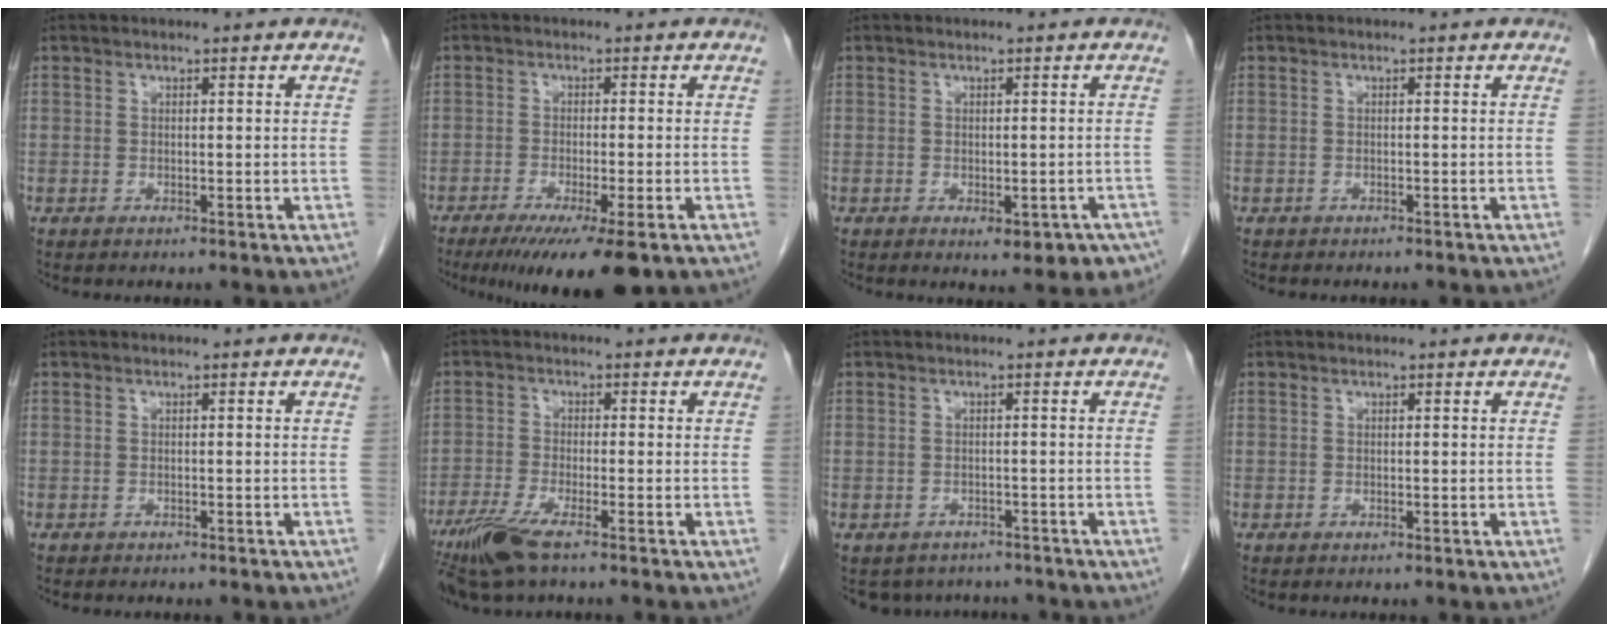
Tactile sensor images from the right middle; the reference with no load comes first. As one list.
[{"total": 10.4, "force": [-6.9, 1.0, 7.7], "torque": [-0.113, -0.024, -0.106]}, {"total": 5.9, "force": [-3.6, 3.0, 3.5], "torque": [-0.022, 0.007, -0.044]}, {"total": 1.8, "force": [-1.5, 0.7, 0.7], "torque": [-0.020, -0.002, -0.014]}, {"total": 2.0, "force": [-1.7, 0.8, 0.8], "torque": [-0.021, -0.003, -0.015]}, {"total": 6.5, "force": [-4.5, 0.4, 4.6], "torque": [-0.095, -0.018, -0.089]}, {"total": 5.8, "force": [-5.1, 2.7, 0.2], "torque": [0.008, 0.009, -0.061]}, {"total": 0.0}]